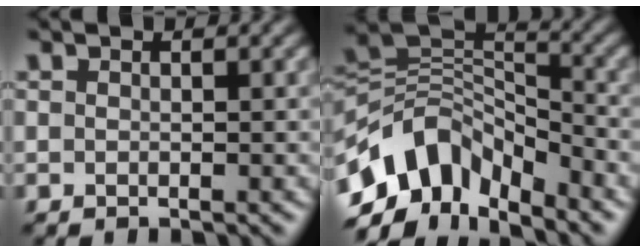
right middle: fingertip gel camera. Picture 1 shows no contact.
{"total": 9.8, "force": [-5.8, 5.5, 5.6], "torque": [-0.091, 0.008, -0.118]}